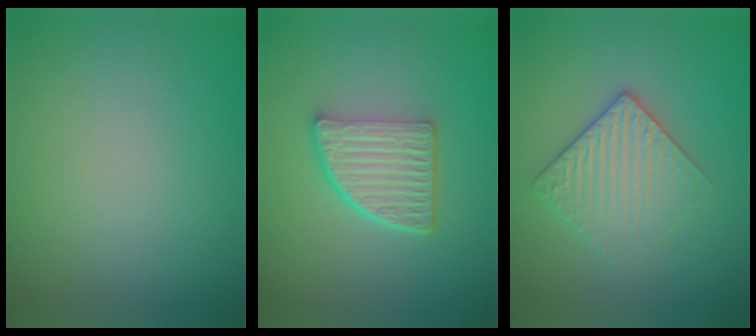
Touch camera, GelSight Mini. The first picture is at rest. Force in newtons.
{"total": 5.0, "press": 3.7, "slide": 3.4}
{"total": 3.2, "press": 2.9, "slide": 1.4}